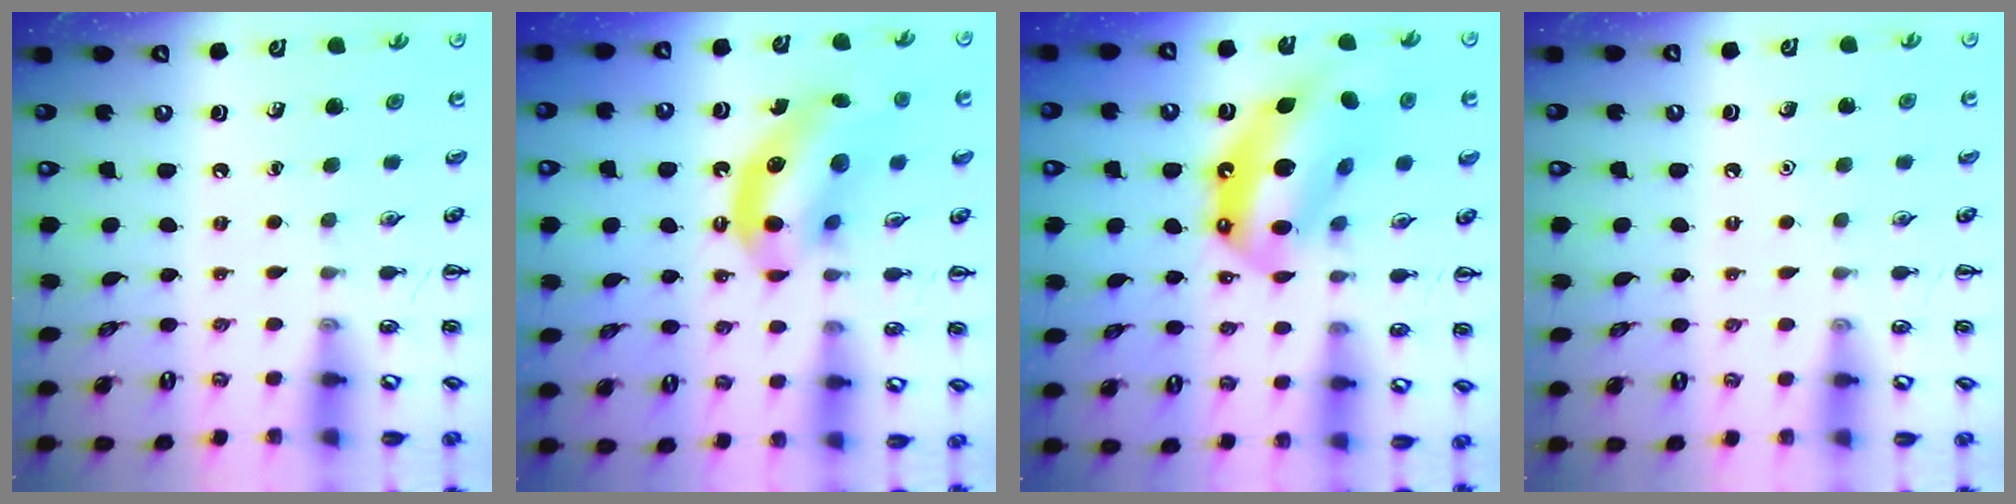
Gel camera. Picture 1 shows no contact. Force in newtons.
{"total": 13.6, "press": 13.1, "slide": 3.6}
{"total": 16.4, "press": 15.7, "slide": 4.7}
{"total": 1.6, "press": 1.6, "slide": 0.1}